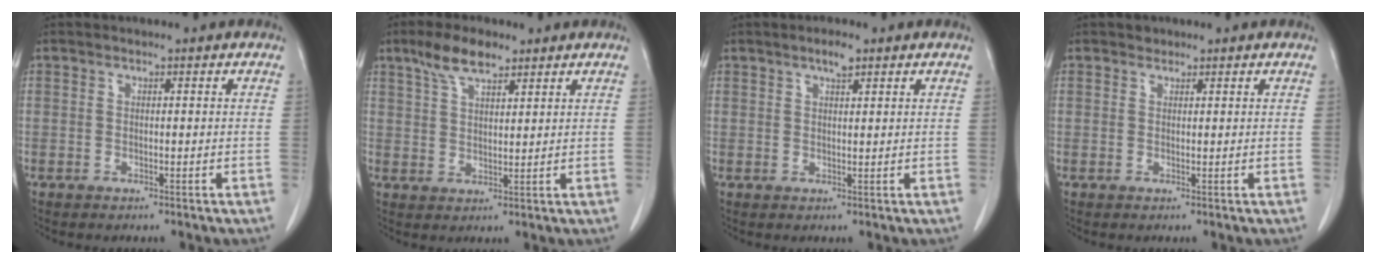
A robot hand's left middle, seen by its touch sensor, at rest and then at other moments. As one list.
[{"total": 6.0, "force": [4.3, 1.9, 3.8], "torque": [-0.079, 0.012, 0.083]}, {"total": 2.2, "force": [1.5, 0.5, 1.5], "torque": [-0.029, 0.001, 0.025]}, {"total": 0.7, "force": [0.6, 0.4, 0.0], "torque": [-0.002, -0.002, 0.008]}]